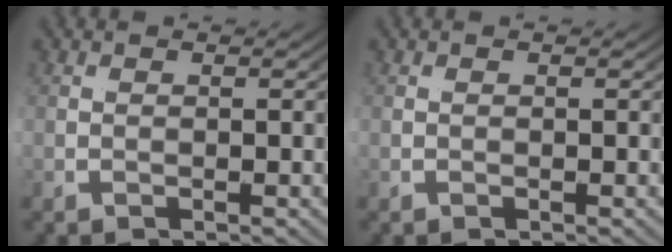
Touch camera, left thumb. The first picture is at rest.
{"total": 0.0}